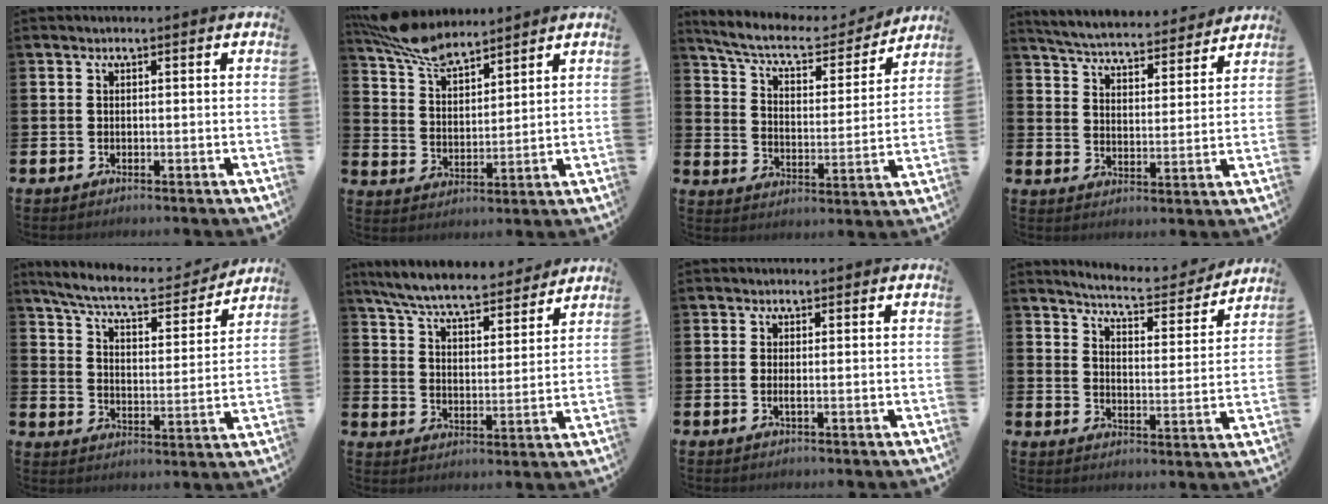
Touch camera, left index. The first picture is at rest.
{"total": 7.8, "force": [7.2, 1.8, 2.5], "torque": [-0.076, -0.029, 0.133]}
{"total": 8.3, "force": [7.3, 2.0, 3.3], "torque": [-0.092, -0.050, 0.121]}
{"total": 5.2, "force": [5.2, 0.6, 0.7], "torque": [-0.039, -0.042, 0.087]}
{"total": 7.6, "force": [6.9, 1.2, 3.0], "torque": [-0.091, -0.044, 0.116]}
{"total": 7.5, "force": [7.0, 1.1, 2.5], "torque": [-0.080, -0.046, 0.121]}
{"total": 0.6, "force": [0.0, -0.1, 0.6], "torque": [-0.011, -0.004, 0.000]}
{"total": 5.3, "force": [5.2, 0.3, 1.2], "torque": [-0.041, -0.042, 0.083]}